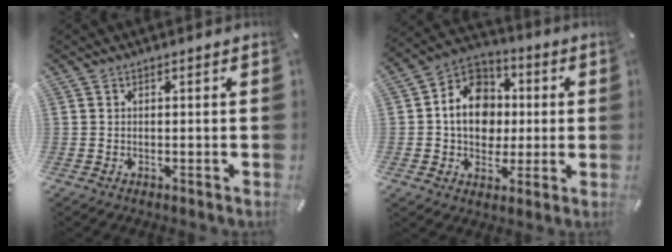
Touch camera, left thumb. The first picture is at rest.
{"total": 13.1, "force": [-0.6, 11.1, 6.9], "torque": [-0.134, 0.016, -0.013]}